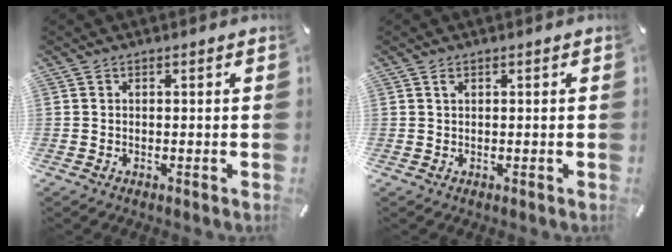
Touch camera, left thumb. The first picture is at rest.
{"total": 0.7, "force": [0.4, 0.3, 0.5], "torque": [-0.011, 0.001, 0.007]}